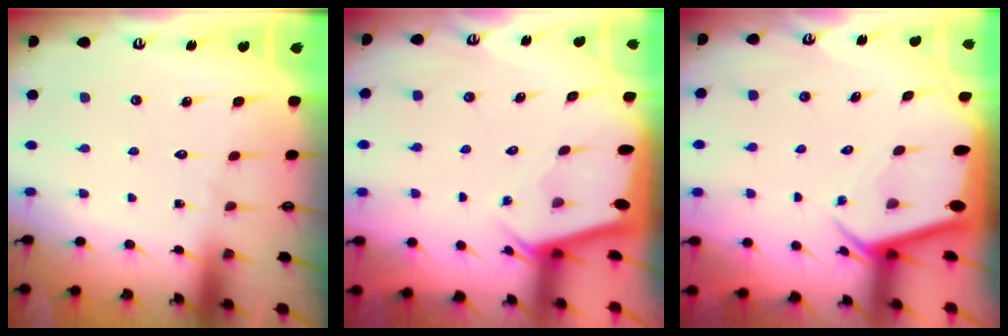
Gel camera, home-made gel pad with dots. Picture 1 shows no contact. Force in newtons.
{"total": 1.9, "press": 1.9, "slide": 0.1}
{"total": 2.6, "press": 2.6, "slide": 0.2}